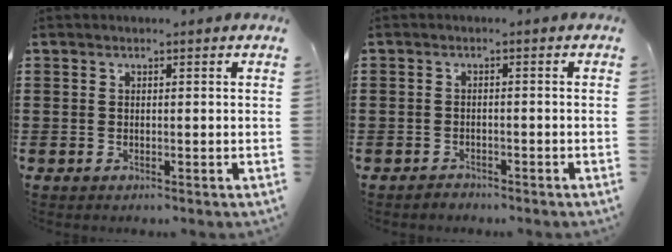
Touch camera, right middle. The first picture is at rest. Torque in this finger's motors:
{"motor_torque": [0.04, -0.04, -0.23, -0.01]}